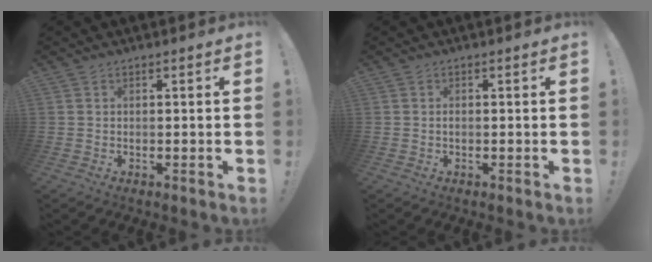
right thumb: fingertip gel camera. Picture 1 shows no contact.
{"total": 0.6, "force": [-0.4, 0.2, 0.4], "torque": [-0.009, 0.001, -0.007]}